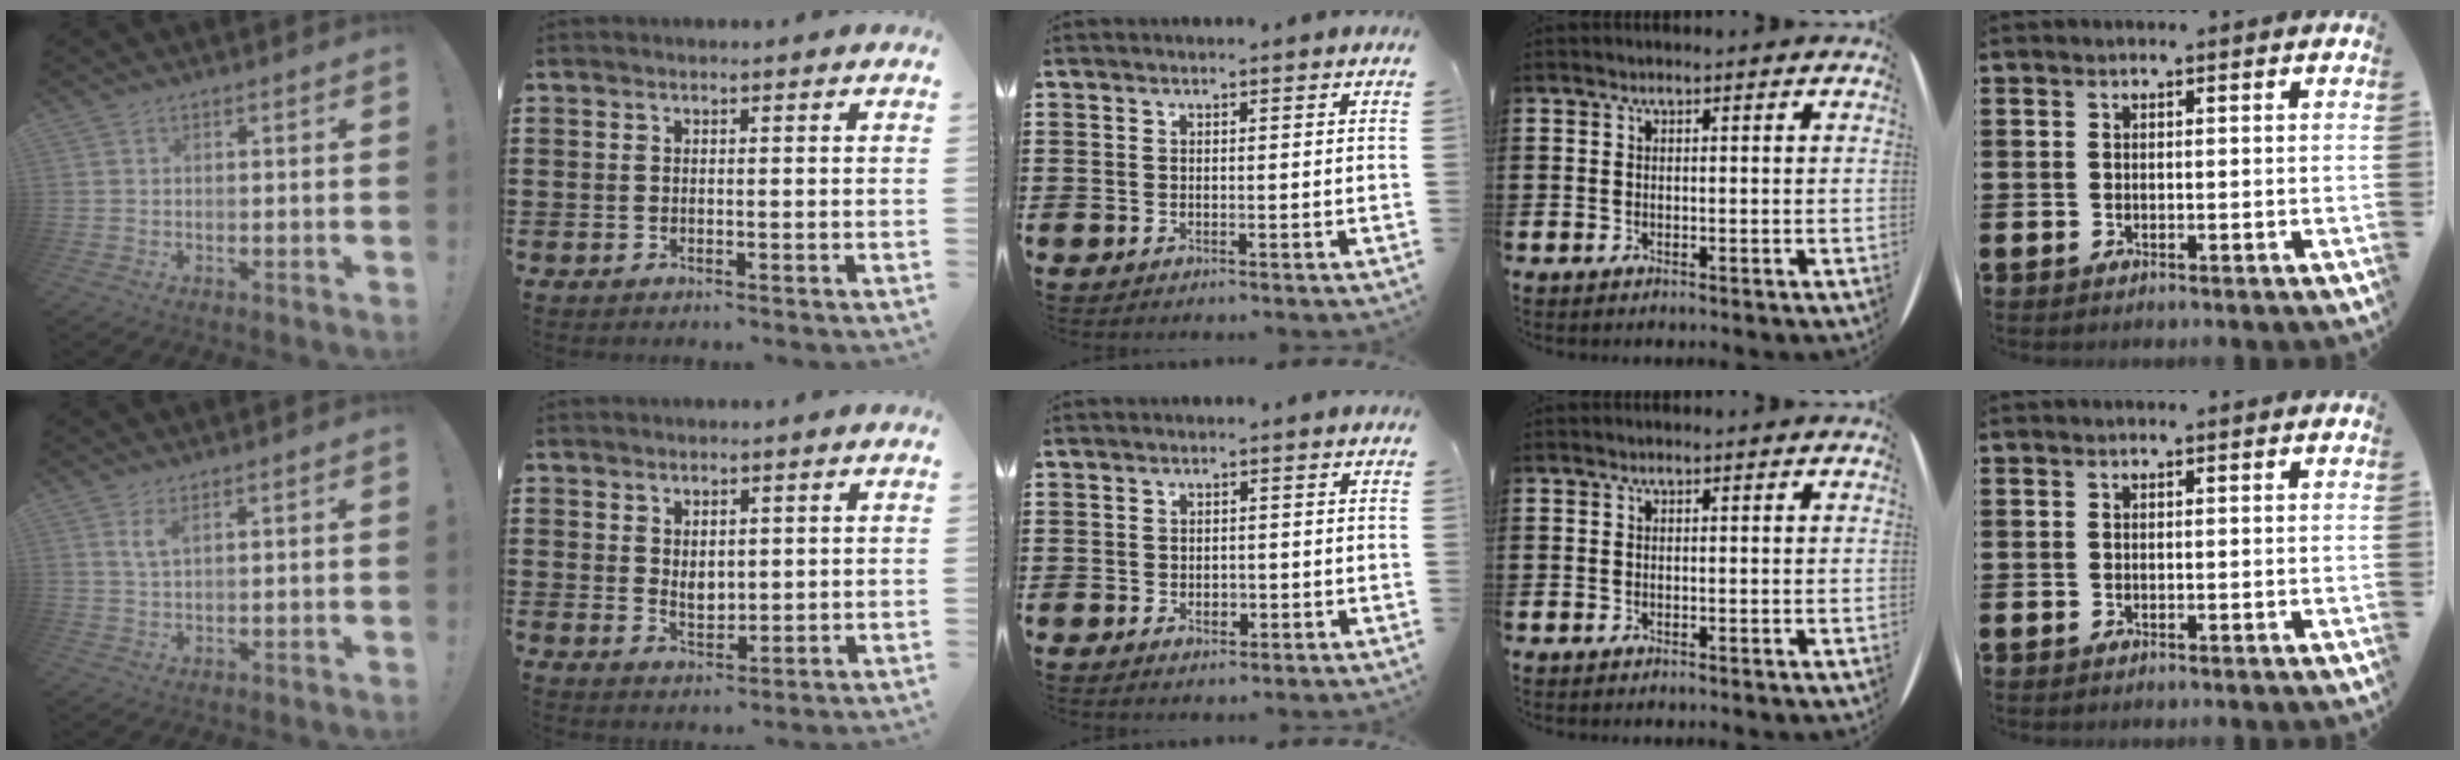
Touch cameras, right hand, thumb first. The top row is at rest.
{"thumb": {"total": 3.4, "force": [2.0, 0.8, 2.6], "torque": [-0.039, -0.008, 0.032]}, "index": {"total": 2.6, "force": [1.0, 1.7, 1.6], "torque": [-0.027, 0.003, 0.017]}, "middle": {"total": 1.6, "force": [-0.6, 0.9, 1.2], "torque": [-0.022, 0.003, -0.012]}}